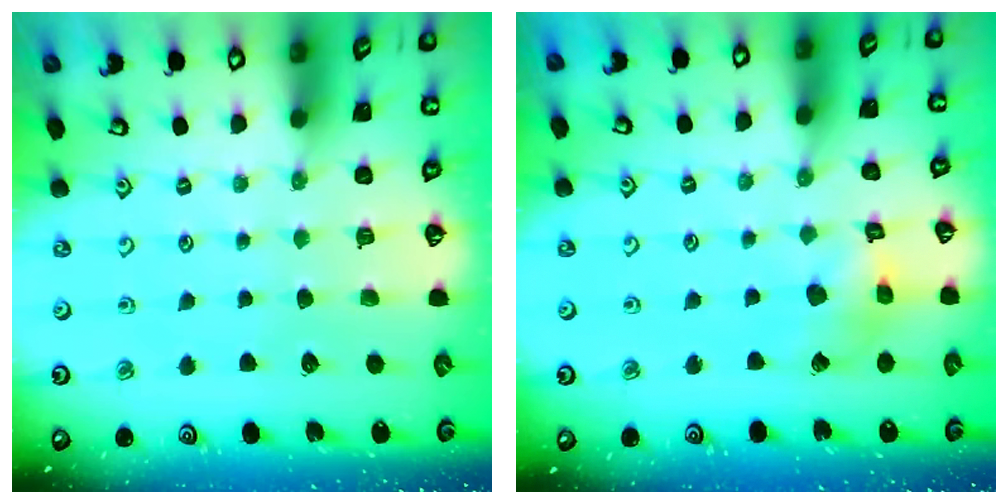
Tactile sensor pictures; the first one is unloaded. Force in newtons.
{"total": 7.2, "press": 7.2, "slide": 0.6}